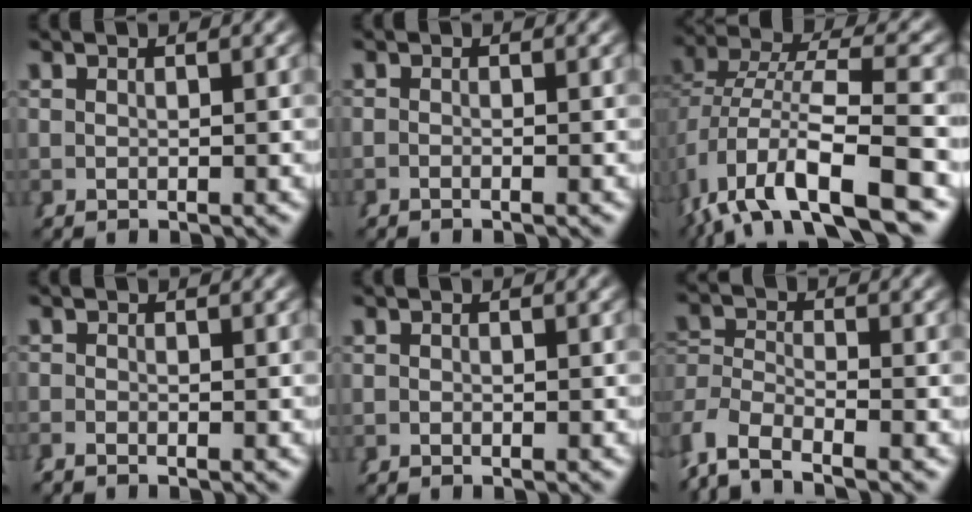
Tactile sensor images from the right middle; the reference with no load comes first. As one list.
[{"total": 0.7, "force": [-0.6, -0.4, 0.0], "torque": [0.001, 0.002, -0.014]}, {"total": 8.4, "force": [-2.8, 3.7, 7.0], "torque": [-0.132, -0.018, -0.031]}, {"total": 1.0, "force": [-1.0, -0.4, 0.0], "torque": [0.005, -0.003, -0.019]}, {"total": 0.6, "force": [-0.5, -0.4, -0.2], "torque": [0.004, -0.002, -0.009]}, {"total": 6.0, "force": [-3.0, 4.3, 2.8], "torque": [-0.085, -0.027, -0.048]}]